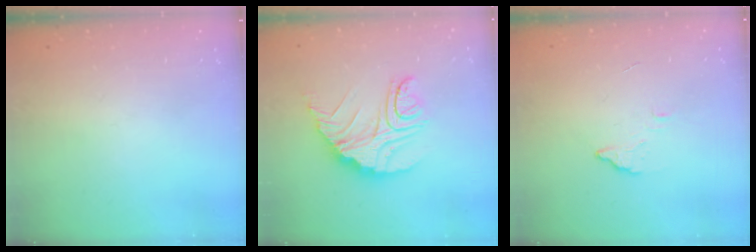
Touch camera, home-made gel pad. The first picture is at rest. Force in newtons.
{"total": 14.7, "press": 14.7, "slide": 1.1}
{"total": 2.8, "press": 2.8, "slide": 0.2}